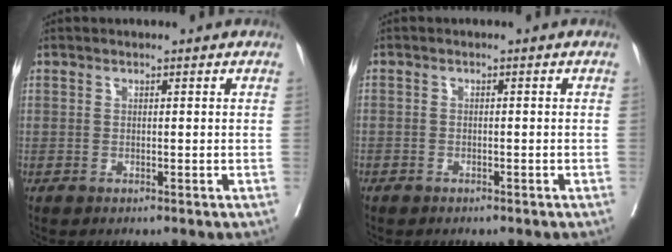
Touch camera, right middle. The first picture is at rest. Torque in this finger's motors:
{"motor_torque": [1.62, -0.52, 1.06, -0.10]}